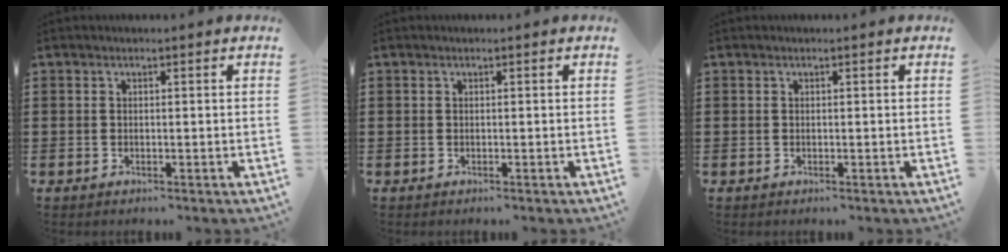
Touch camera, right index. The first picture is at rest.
{"total": 0.0}
{"total": 0.0}